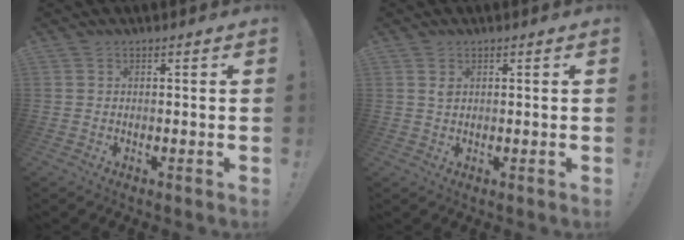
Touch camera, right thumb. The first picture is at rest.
{"total": 1.3, "force": [0.7, 0.7, 0.7], "torque": [-0.009, -0.002, 0.013]}